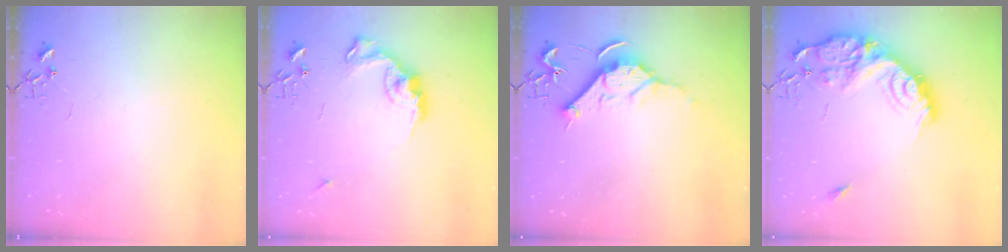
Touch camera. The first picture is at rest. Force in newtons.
{"total": 13.1, "press": 13.1, "slide": 0.3}
{"total": 11.4, "press": 11.4, "slide": 1.2}
{"total": 20.4, "press": 20.4, "slide": 0.8}